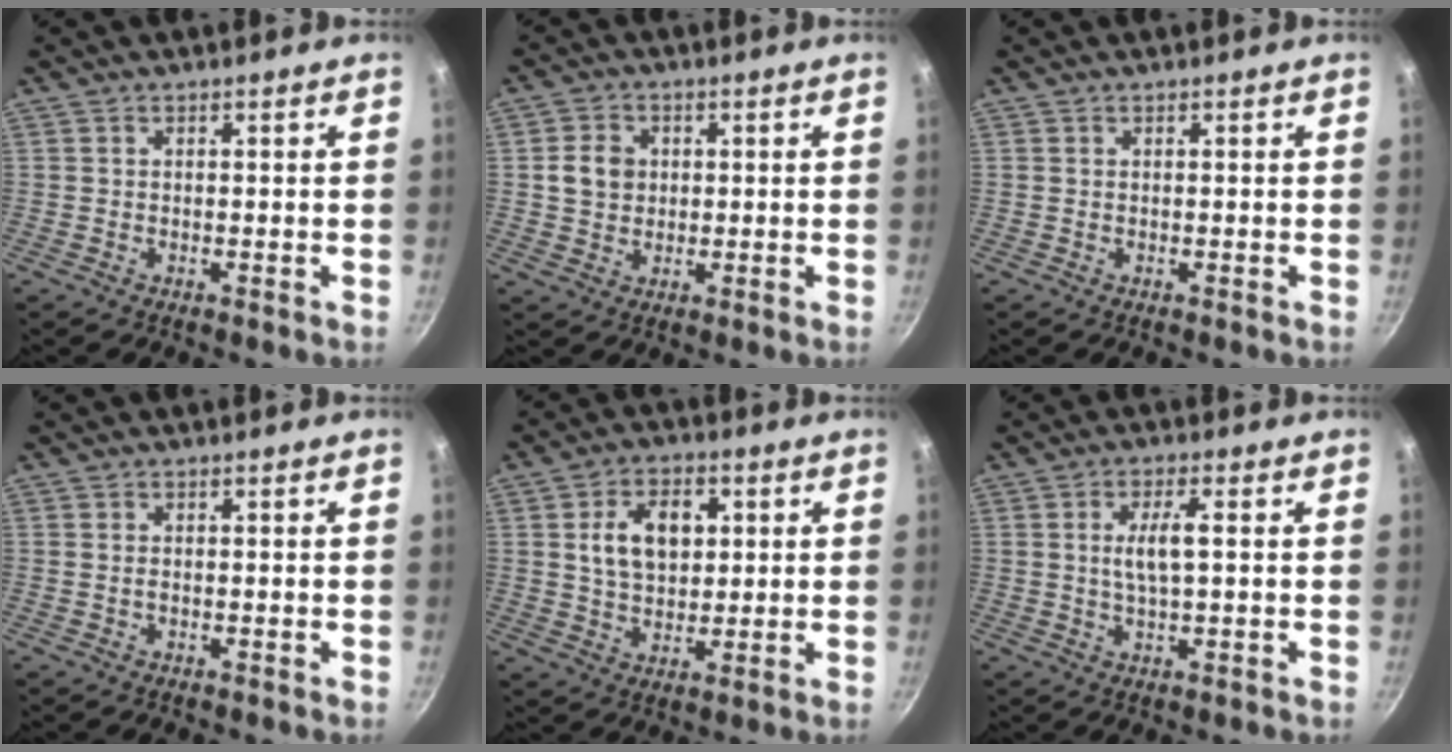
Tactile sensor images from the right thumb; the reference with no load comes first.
{"total": 5.5, "force": [0.7, 4.7, 2.8], "torque": [-0.031, 0.007, 0.009]}
{"total": 0.0}
{"total": 0.8, "force": [-0.1, 0.5, 0.6], "torque": [-0.011, 0.002, -0.002]}
{"total": 10.4, "force": [2.3, 6.9, 7.4], "torque": [-0.101, 0.000, 0.038]}
{"total": 5.4, "force": [0.6, 1.4, 5.2], "torque": [-0.103, 0.007, 0.013]}